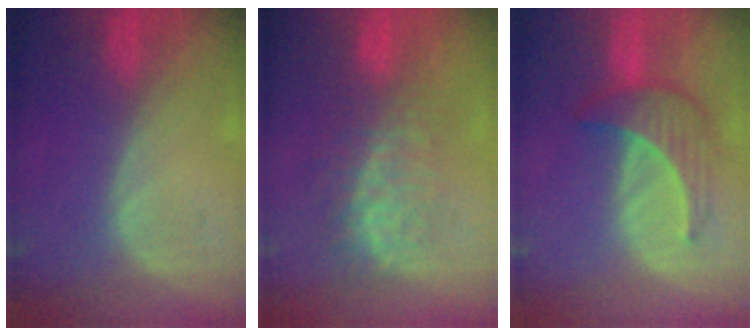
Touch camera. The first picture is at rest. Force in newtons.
{"total": 7.6, "press": 7.3, "slide": 2.1}
{"total": 6.5, "press": 6.4, "slide": 1.5}